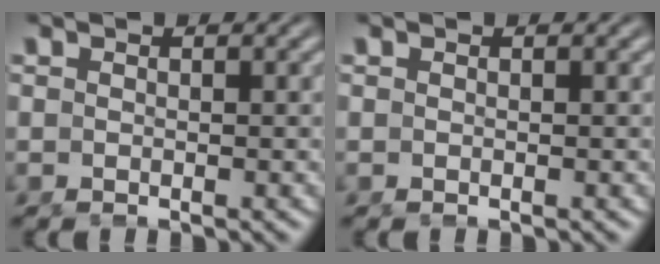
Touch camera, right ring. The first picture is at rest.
{"total": 0.0}